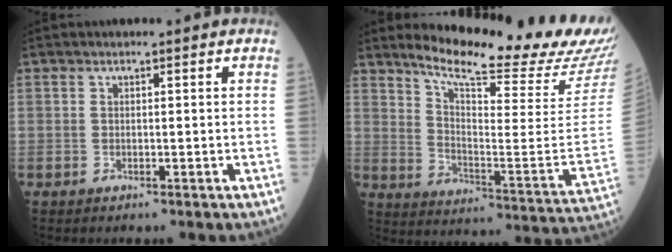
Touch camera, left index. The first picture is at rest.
{"total": 25.0, "force": [22.5, 1.8, 10.9], "torque": [-0.173, -0.105, 0.292]}